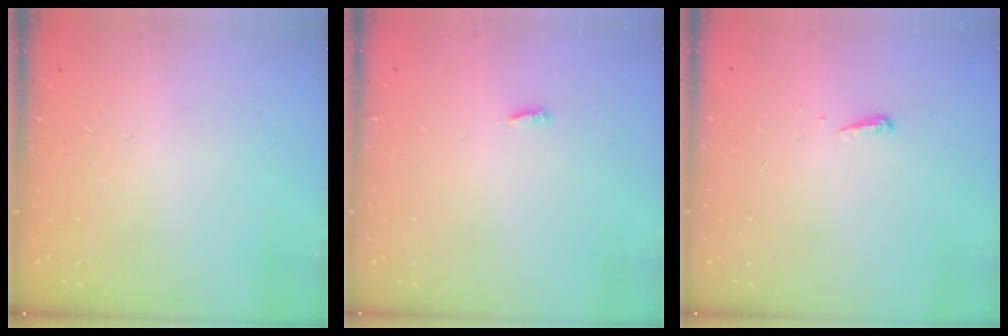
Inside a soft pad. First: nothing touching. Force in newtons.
{"total": 3.0, "press": 3.0, "slide": 0.0}
{"total": 3.9, "press": 3.9, "slide": 0.4}